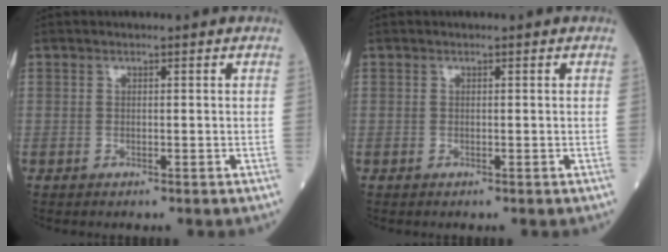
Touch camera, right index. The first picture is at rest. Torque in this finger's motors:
{"motor_torque": [0.00, 0.00, 0.00, 0.00]}